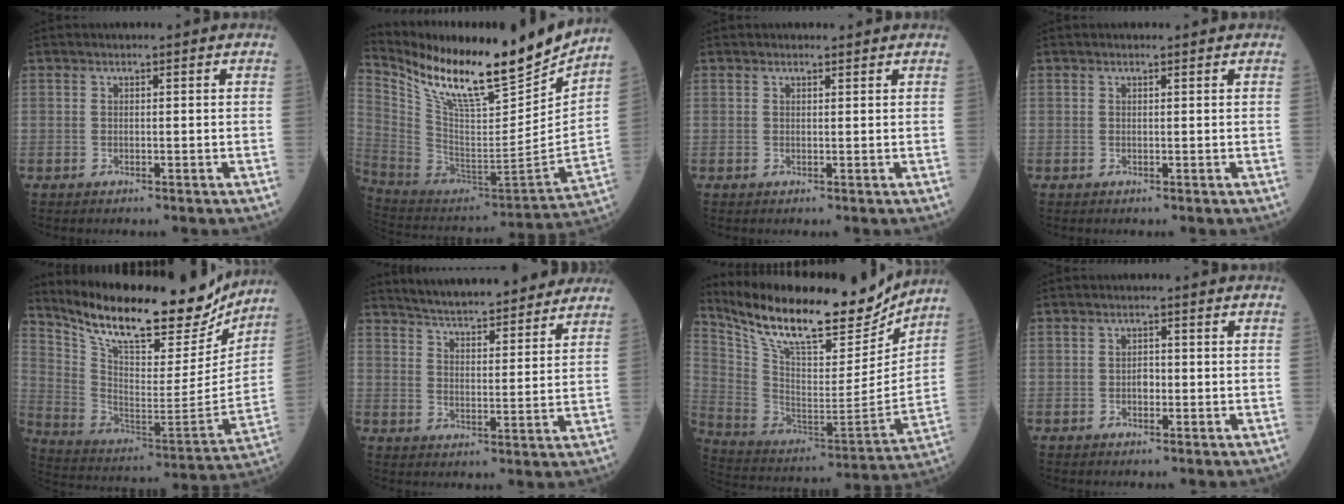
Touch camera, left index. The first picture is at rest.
{"total": 24.1, "force": [20.0, 2.7, 13.0], "torque": [-0.237, -0.038, 0.339]}
{"total": 0.7, "force": [0.6, 0.2, 0.0], "torque": [-0.010, -0.004, 0.009]}
{"total": 0.0}
{"total": 23.8, "force": [20.3, 6.2, 10.6], "torque": [-0.189, -0.024, 0.313]}
{"total": 17.9, "force": [16.2, 2.8, 7.0], "torque": [-0.100, 0.008, 0.226]}
{"total": 22.7, "force": [19.1, 5.9, 10.8], "torque": [-0.205, -0.012, 0.312]}
{"total": 1.5, "force": [-0.4, 0.9, 1.1], "torque": [-0.016, 0.004, -0.007]}